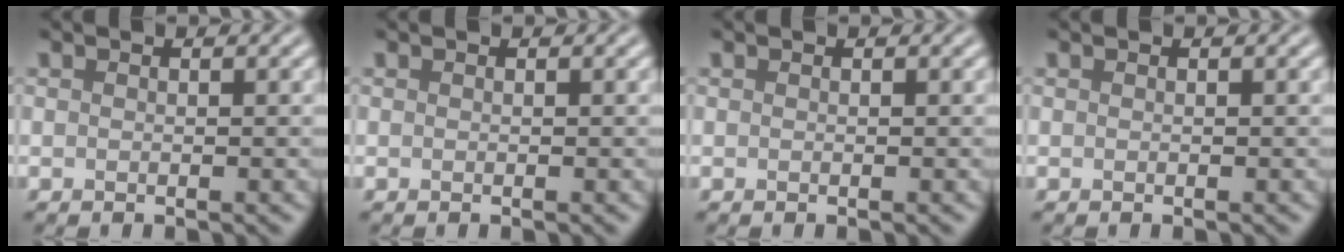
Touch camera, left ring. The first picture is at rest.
{"total": 0.0}
{"total": 0.0}
{"total": 0.0}